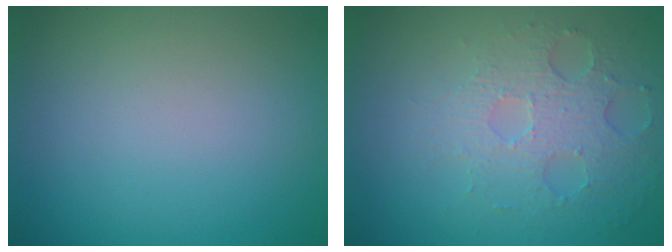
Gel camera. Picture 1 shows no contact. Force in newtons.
{"total": 3.8, "press": 3.3, "slide": 1.9}